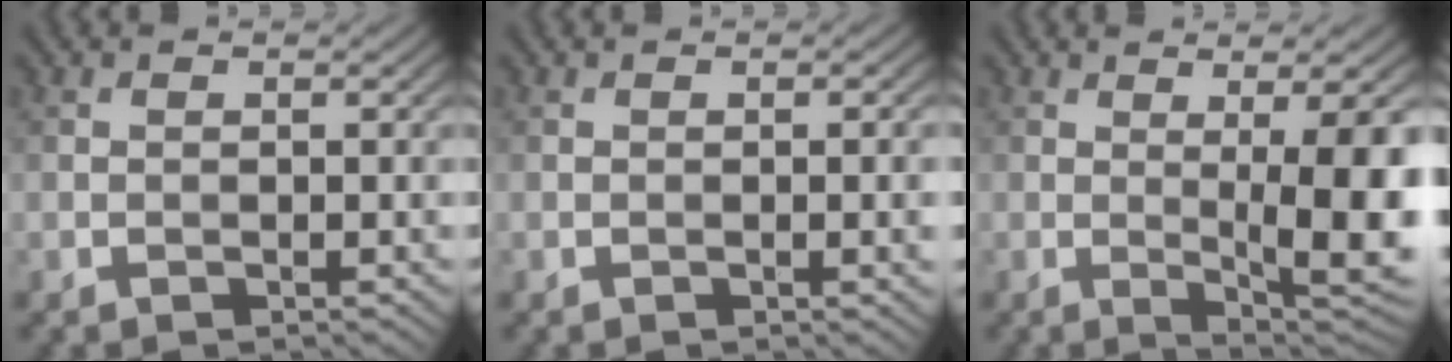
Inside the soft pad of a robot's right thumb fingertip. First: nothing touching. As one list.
[{"total": 2.3, "force": [-0.2, 0.4, 2.2], "torque": [-0.030, 0.000, -0.002]}, {"total": 10.8, "force": [0.1, 2.7, 10.5], "torque": [-0.129, 0.007, 0.001]}]